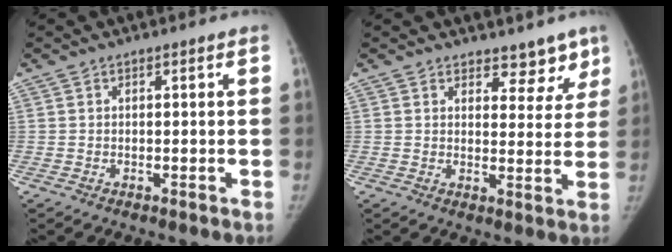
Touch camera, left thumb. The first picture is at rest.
{"total": 5.9, "force": [4.7, 3.1, 1.4], "torque": [0.022, -0.032, 0.059]}